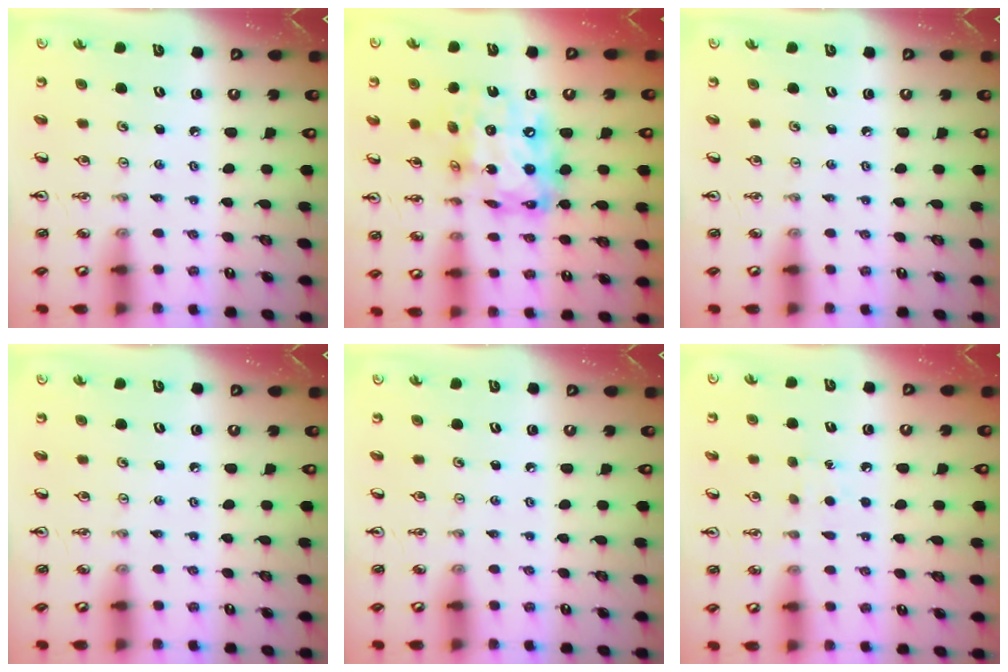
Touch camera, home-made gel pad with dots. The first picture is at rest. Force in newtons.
{"total": 17.1, "press": 17.1, "slide": 1.8}
{"total": 0.0}
{"total": 0.0}
{"total": 0.0}
{"total": 5.1, "press": 5.1, "slide": 0.6}